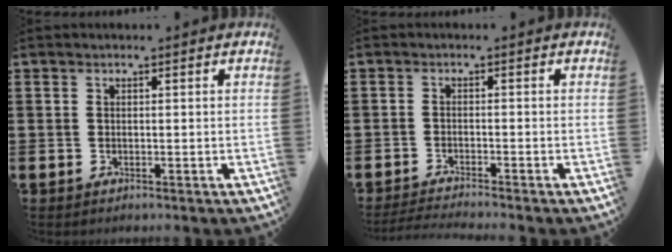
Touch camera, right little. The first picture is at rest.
{"total": 1.5, "force": [-1.4, -0.2, 0.5], "torque": [-0.007, 0.001, -0.027]}